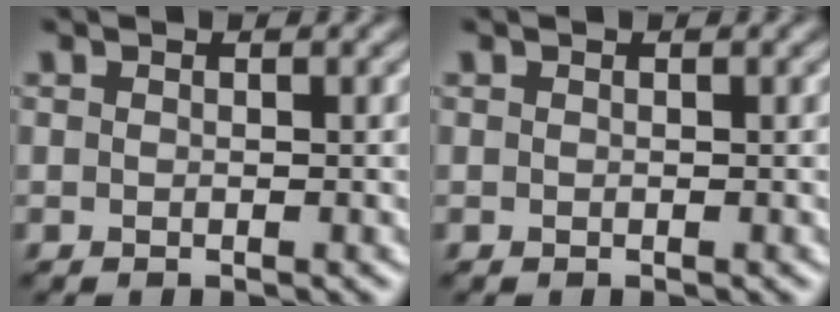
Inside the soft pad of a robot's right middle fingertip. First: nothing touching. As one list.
[{"total": 0.0}]